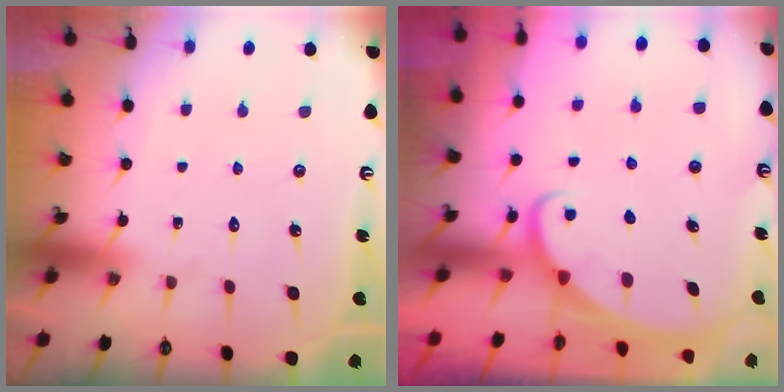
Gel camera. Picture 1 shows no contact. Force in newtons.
{"total": 1.9, "press": 1.9, "slide": 0.1}